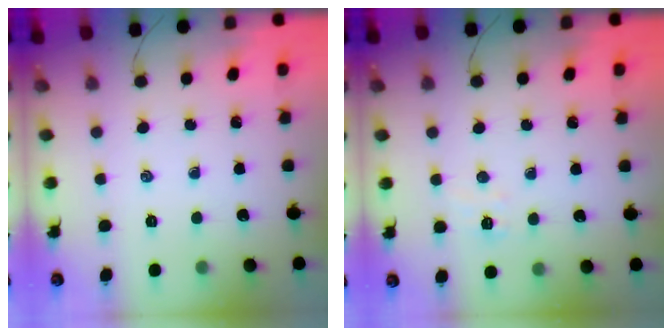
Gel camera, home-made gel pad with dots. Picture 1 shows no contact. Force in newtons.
{"total": 5.1, "press": 5.0, "slide": 0.8}